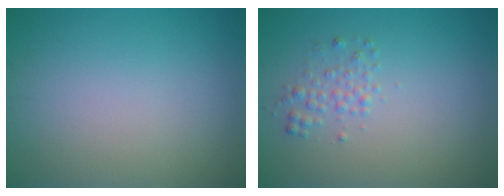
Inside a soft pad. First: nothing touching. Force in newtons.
{"total": 1.5, "press": 1.5, "slide": 0.1}